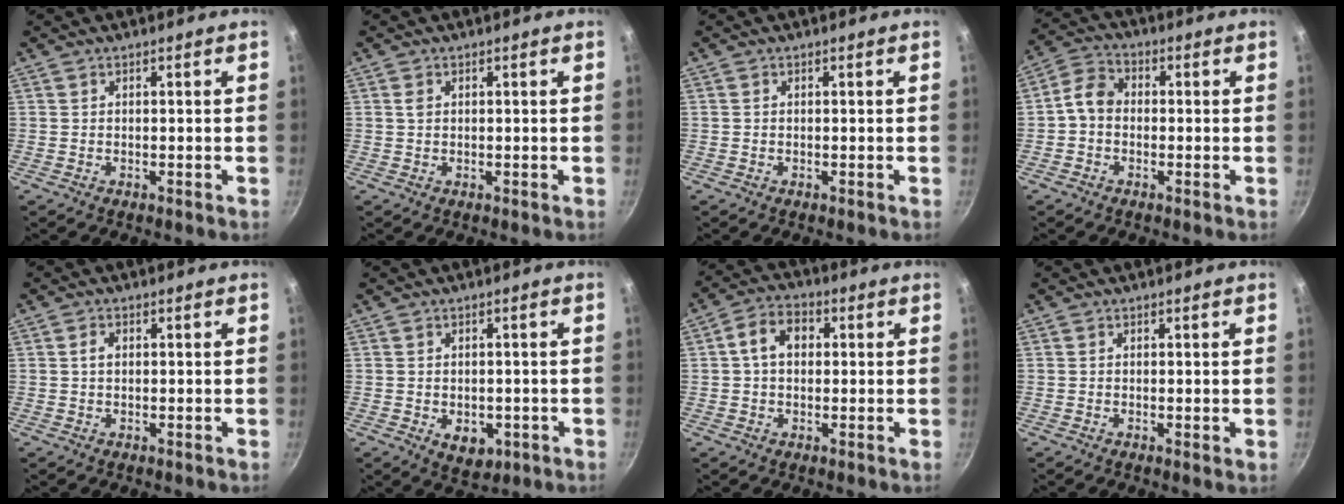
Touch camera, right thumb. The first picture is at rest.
{"total": 1.1, "force": [0.3, 0.8, 0.7], "torque": [-0.011, 0.001, 0.005]}
{"total": 0.0}
{"total": 5.6, "force": [-0.7, 4.4, 3.4], "torque": [-0.052, 0.023, -0.031]}
{"total": 1.6, "force": [0.2, 1.2, 1.1], "torque": [-0.018, 0.005, 0.003]}
{"total": 5.6, "force": [-1.6, 3.9, 3.7], "torque": [-0.037, -0.001, -0.013]}
{"total": 6.9, "force": [0.9, 5.1, 4.5], "torque": [-0.057, 0.018, 0.003]}
{"total": 0.7, "force": [0.0, 0.2, 0.6], "torque": [-0.010, -0.002, -0.002]}